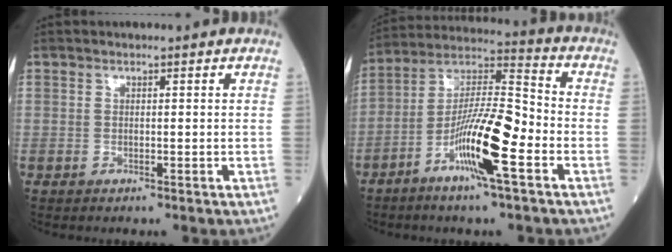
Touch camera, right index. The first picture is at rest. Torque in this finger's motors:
{"motor_torque": [1.96, -0.18, 0.37, 0.21]}